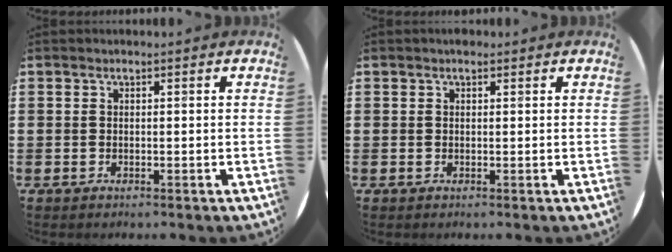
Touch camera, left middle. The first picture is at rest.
{"total": 0.6, "force": [0.5, 0.3, 0.1], "torque": [0.006, 0.000, 0.007]}